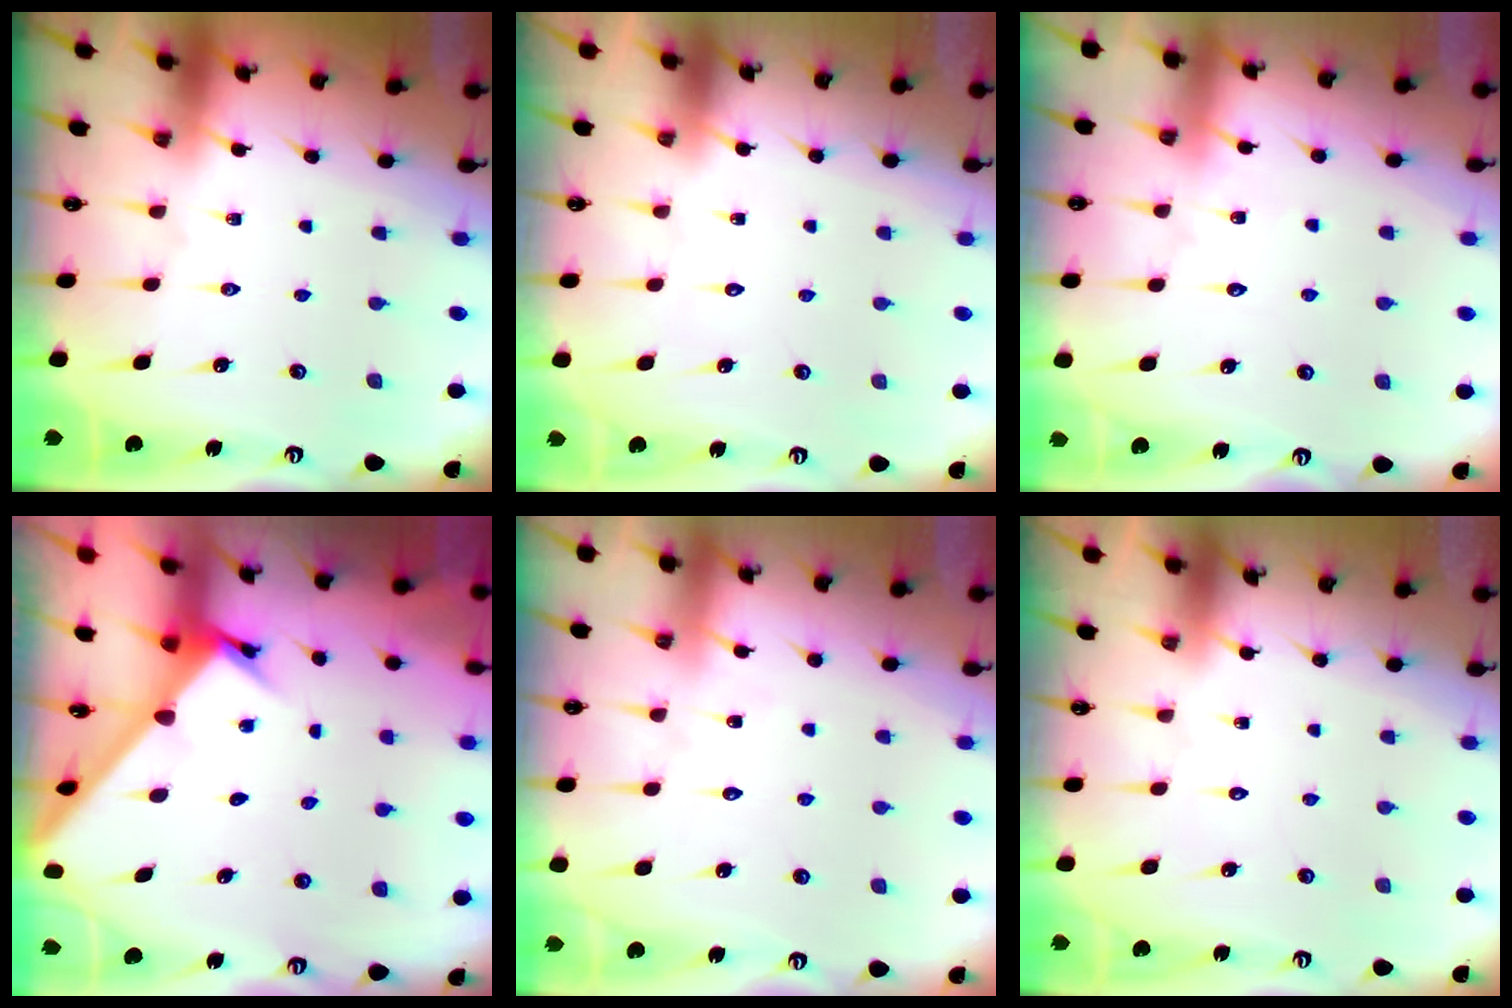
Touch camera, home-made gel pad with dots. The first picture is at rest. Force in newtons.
{"total": 1.6, "press": 1.5, "slide": 0.1}
{"total": 2.8, "press": 2.8, "slide": 0.3}
{"total": 2.5, "press": 2.5, "slide": 0.3}
{"total": 6.2, "press": 6.2, "slide": 0.5}
{"total": 1.7, "press": 1.7, "slide": 0.1}